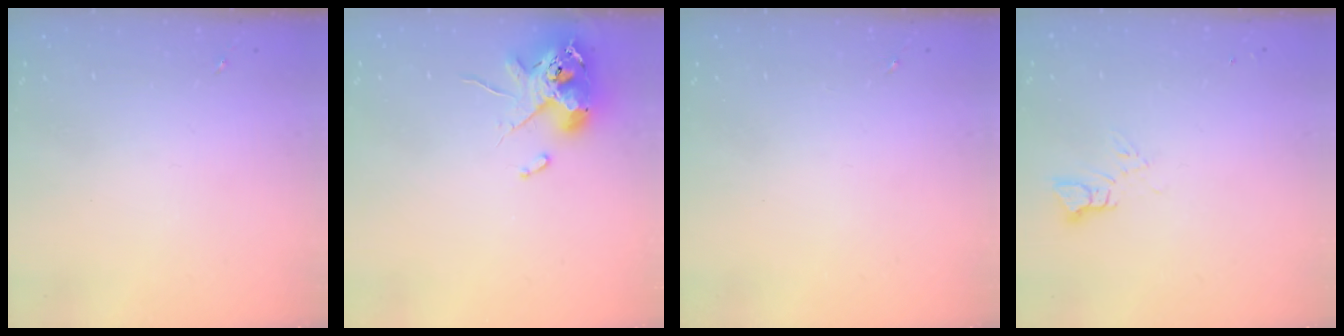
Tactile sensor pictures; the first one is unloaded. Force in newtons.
{"total": 12.0, "press": 11.9, "slide": 1.9}
{"total": 0.0}
{"total": 3.8, "press": 3.8, "slide": 0.3}